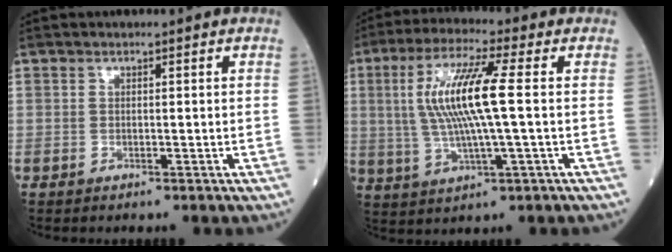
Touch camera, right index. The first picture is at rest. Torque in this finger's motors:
{"motor_torque": [0.78, 0.29, 0.48, 0.21]}